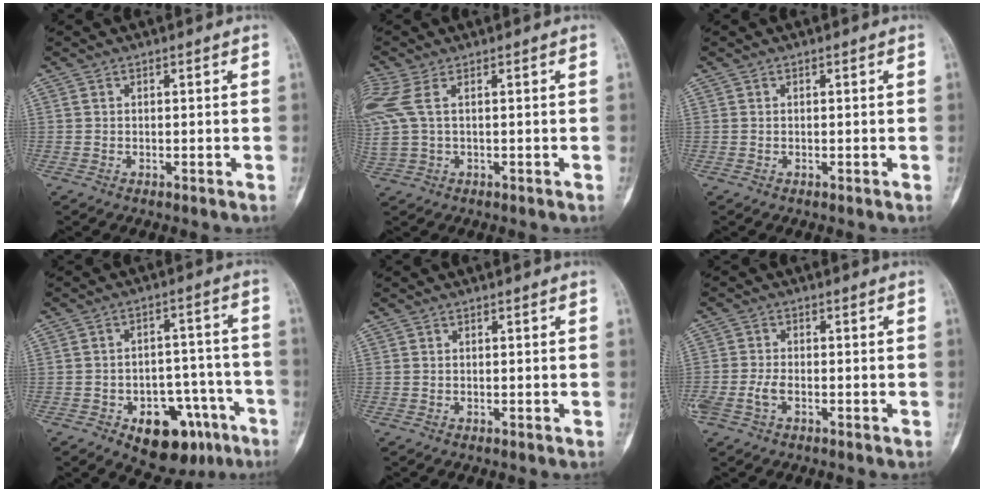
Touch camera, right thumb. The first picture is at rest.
{"total": 6.3, "force": [1.6, 2.5, 5.5], "torque": [-0.180, 0.020, 0.042]}
{"total": 0.0}
{"total": 14.5, "force": [-7.3, 8.5, 9.2], "torque": [-0.090, 0.052, -0.093]}
{"total": 0.0}
{"total": 3.5, "force": [-1.3, 2.0, 2.5], "torque": [-0.065, 0.012, -0.024]}